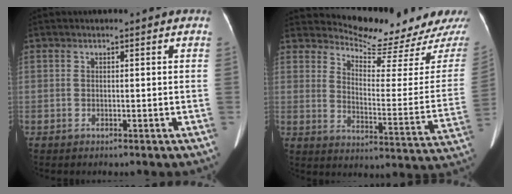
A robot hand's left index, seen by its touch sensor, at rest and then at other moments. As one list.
[{"total": 14.0, "force": [13.8, -0.6, 2.4], "torque": [-0.034, -0.092, 0.179]}]